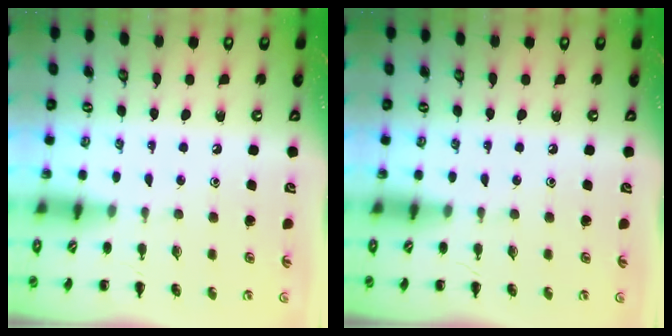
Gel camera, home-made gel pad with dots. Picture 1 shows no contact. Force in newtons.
{"total": 0.0}